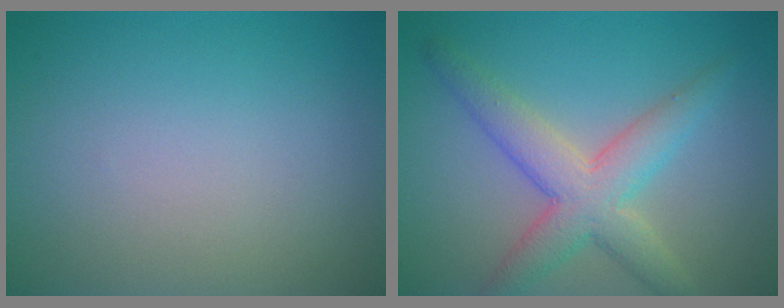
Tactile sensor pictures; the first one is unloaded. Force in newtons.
{"total": 5.4, "press": 5.3, "slide": 0.2}